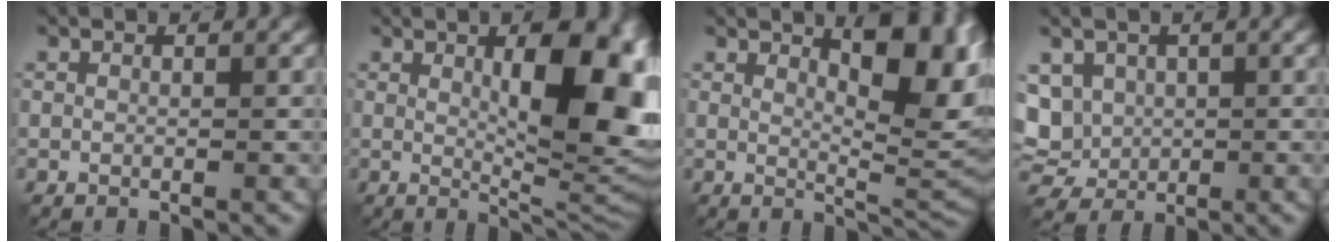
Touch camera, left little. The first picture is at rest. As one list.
[{"total": 12.1, "force": [2.2, 4.2, 11.1], "torque": [-0.136, 0.001, 0.037]}, {"total": 9.1, "force": [3.3, 3.2, 7.9], "torque": [-0.104, 0.004, 0.052]}, {"total": 6.3, "force": [1.1, 5.2, 3.3], "torque": [-0.085, 0.015, 0.012]}]